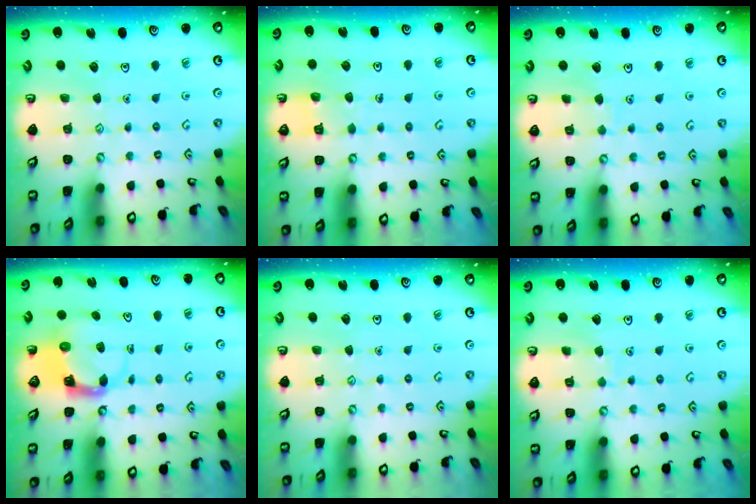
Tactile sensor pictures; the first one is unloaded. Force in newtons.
{"total": 3.8, "press": 3.8, "slide": 0.4}
{"total": 2.9, "press": 2.9, "slide": 0.2}
{"total": 3.9, "press": 3.8, "slide": 0.6}
{"total": 0.0}
{"total": 2.9, "press": 2.9, "slide": 0.2}